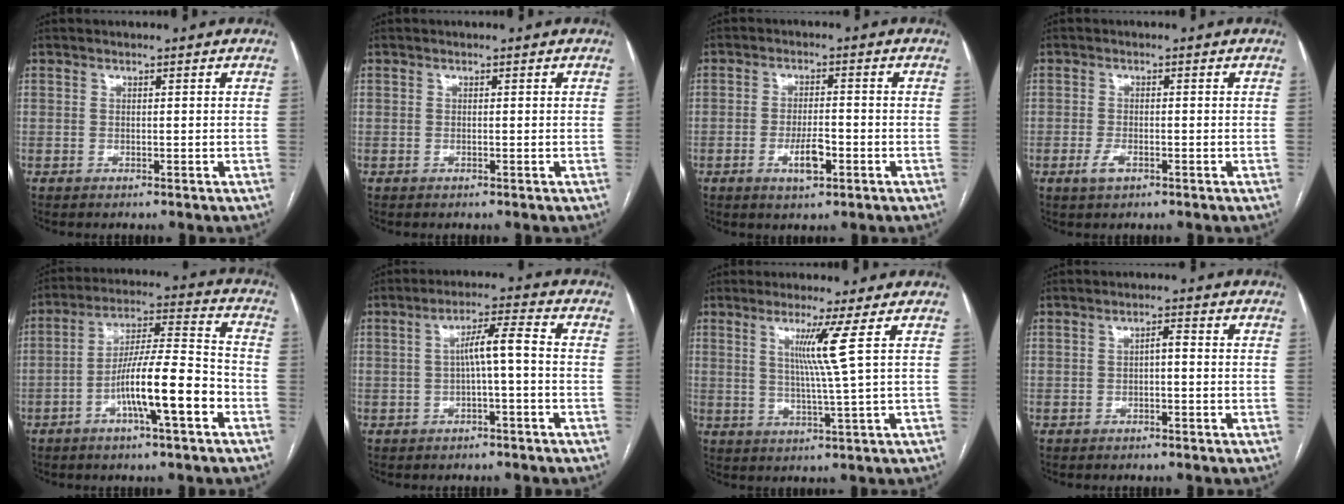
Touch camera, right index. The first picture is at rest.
{"total": 0.0}
{"total": 4.7, "force": [-1.9, 1.4, 4.1], "torque": [-0.077, 0.000, -0.029]}
{"total": 2.3, "force": [-1.1, 1.0, 1.8], "torque": [-0.039, 0.000, -0.017]}
{"total": 12.5, "force": [-5.1, 1.1, 11.3], "torque": [-0.197, 0.013, -0.086]}
{"total": 5.2, "force": [-0.6, 0.3, 5.2], "torque": [-0.085, 0.023, -0.007]}
{"total": 5.7, "force": [1.9, -2.3, 4.9], "torque": [-0.094, -0.014, 0.041]}
{"total": 1.7, "force": [-0.3, 0.5, 1.6], "torque": [-0.023, 0.006, -0.006]}